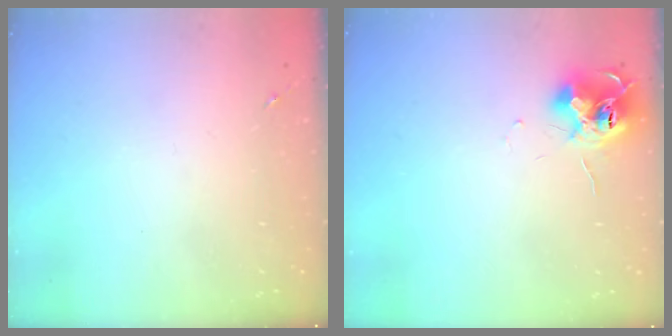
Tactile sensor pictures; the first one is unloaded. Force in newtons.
{"total": 12.3, "press": 12.3, "slide": 0.8}